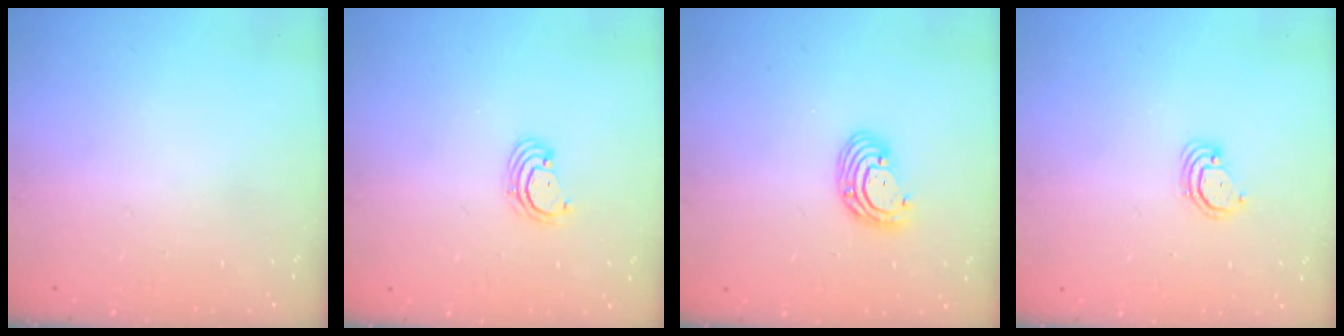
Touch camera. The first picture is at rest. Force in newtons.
{"total": 2.4, "press": 2.4, "slide": 0.2}
{"total": 7.2, "press": 7.1, "slide": 1.6}
{"total": 2.9, "press": 2.9, "slide": 0.3}